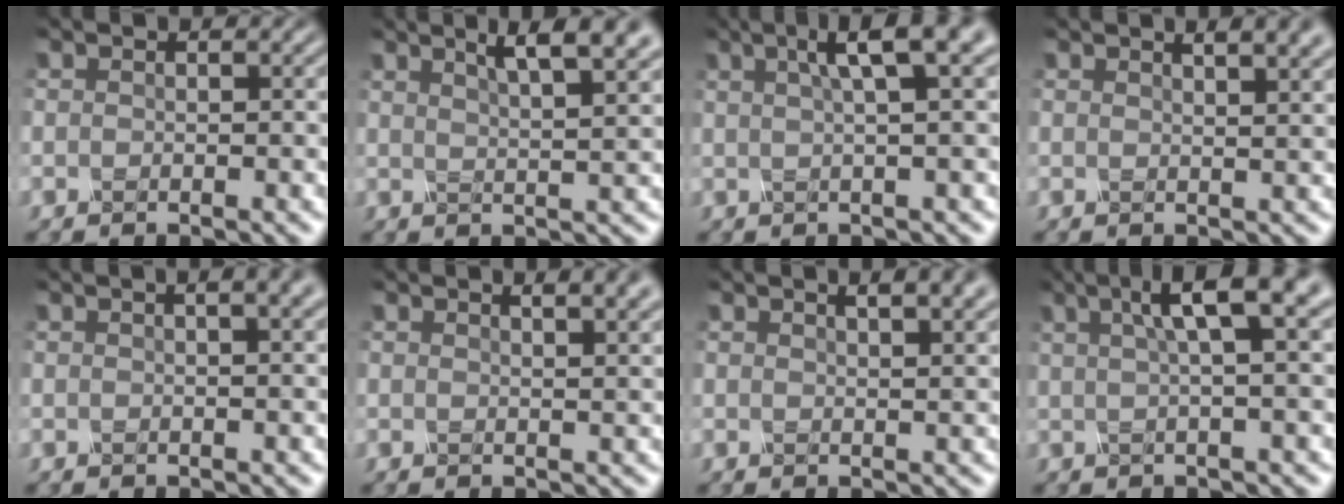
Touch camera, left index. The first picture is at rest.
{"total": 7.1, "force": [4.3, 2.2, 5.2], "torque": [-0.045, 0.029, 0.034]}
{"total": 5.4, "force": [2.3, 1.1, 4.7], "torque": [-0.059, 0.016, 0.027]}
{"total": 4.5, "force": [2.8, 1.8, 3.0], "torque": [-0.009, 0.023, 0.010]}
{"total": 5.1, "force": [2.6, 2.1, 3.8], "torque": [-0.027, 0.025, 0.005]}
{"total": 4.5, "force": [2.8, 1.8, 3.0], "torque": [-0.009, 0.025, 0.007]}
{"total": 4.7, "force": [2.8, 1.9, 3.3], "torque": [-0.013, 0.023, 0.008]}
{"total": 6.0, "force": [2.4, 1.2, 5.4], "torque": [-0.070, 0.015, 0.029]}